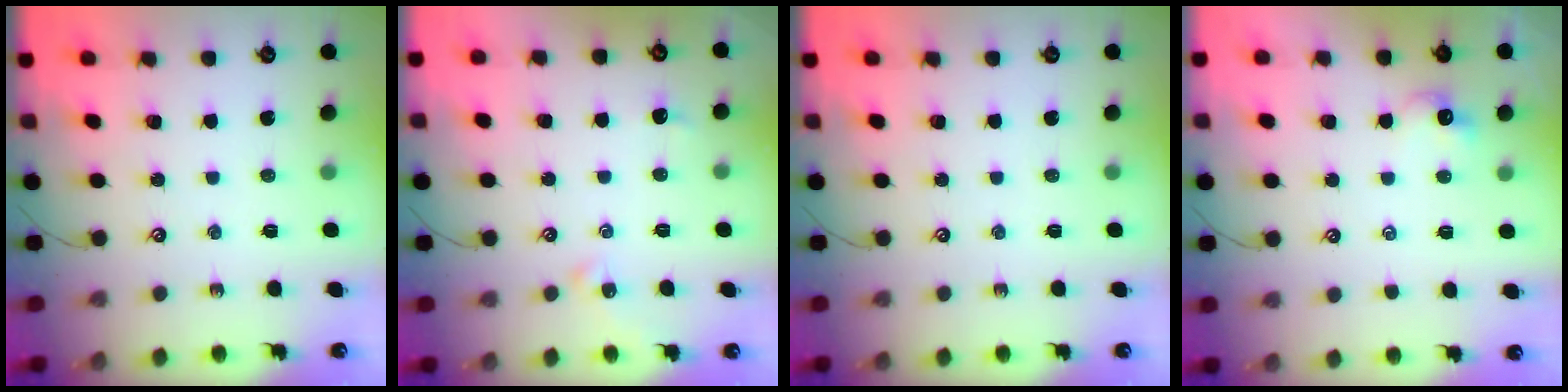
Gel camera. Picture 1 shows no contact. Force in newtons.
{"total": 2.3, "press": 2.2, "slide": 0.6}
{"total": 0.0}
{"total": 0.6, "press": 0.3, "slide": 0.5}